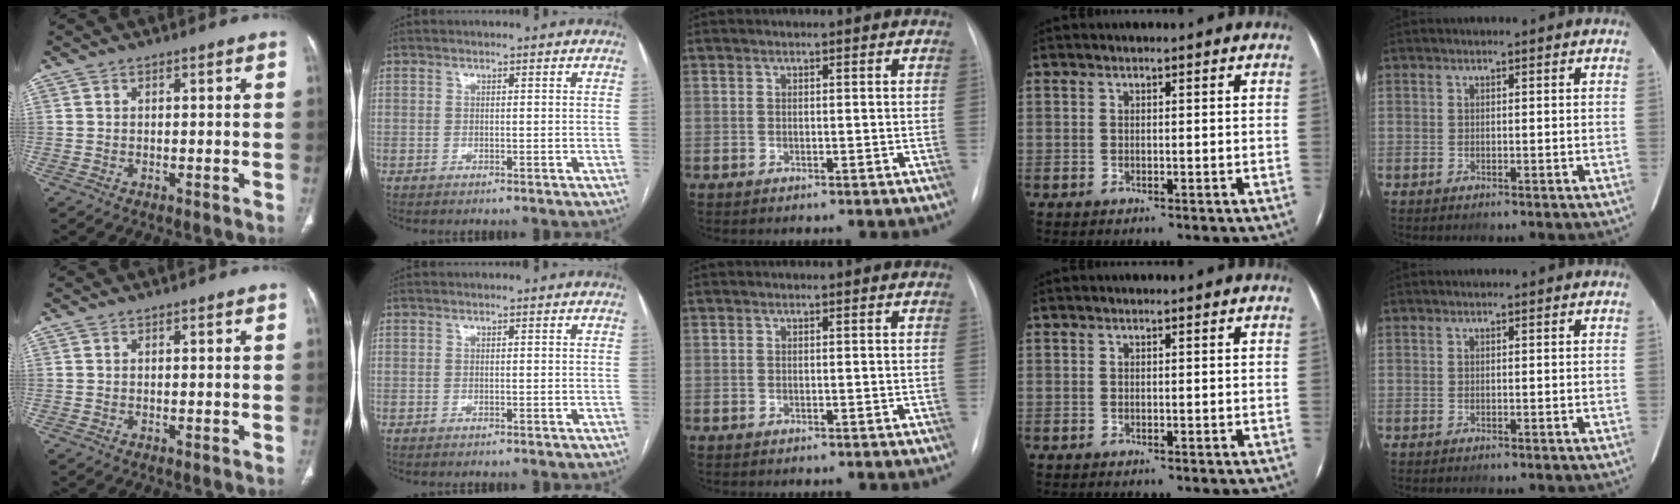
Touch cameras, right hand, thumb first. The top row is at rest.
{}